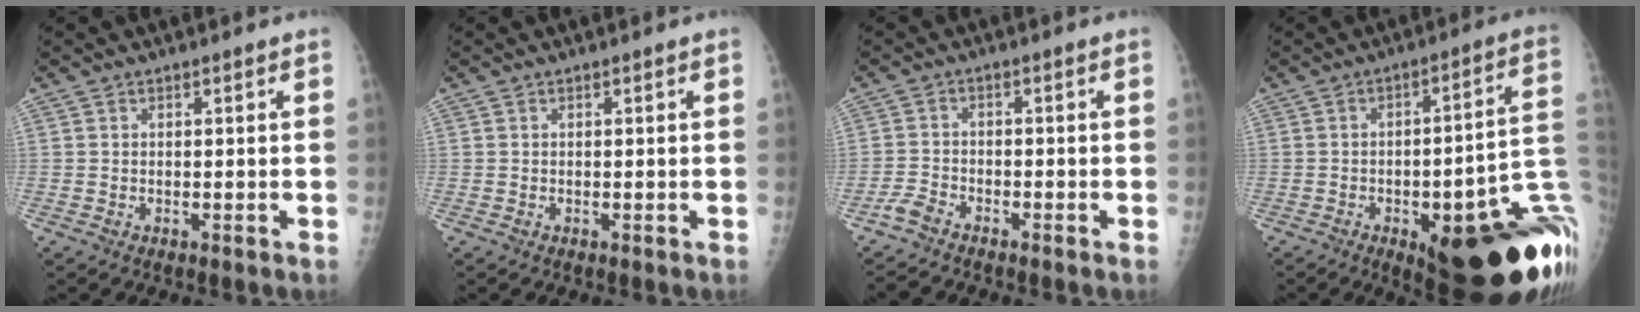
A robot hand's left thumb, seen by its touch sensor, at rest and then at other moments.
{"total": 0.0}
{"total": 2.6, "force": [-2.5, 0.7, 0.4], "torque": [-0.018, 0.007, -0.054]}
{"total": 28.5, "force": [-7.1, 9.3, 26.0], "torque": [-0.255, 0.028, -0.079]}